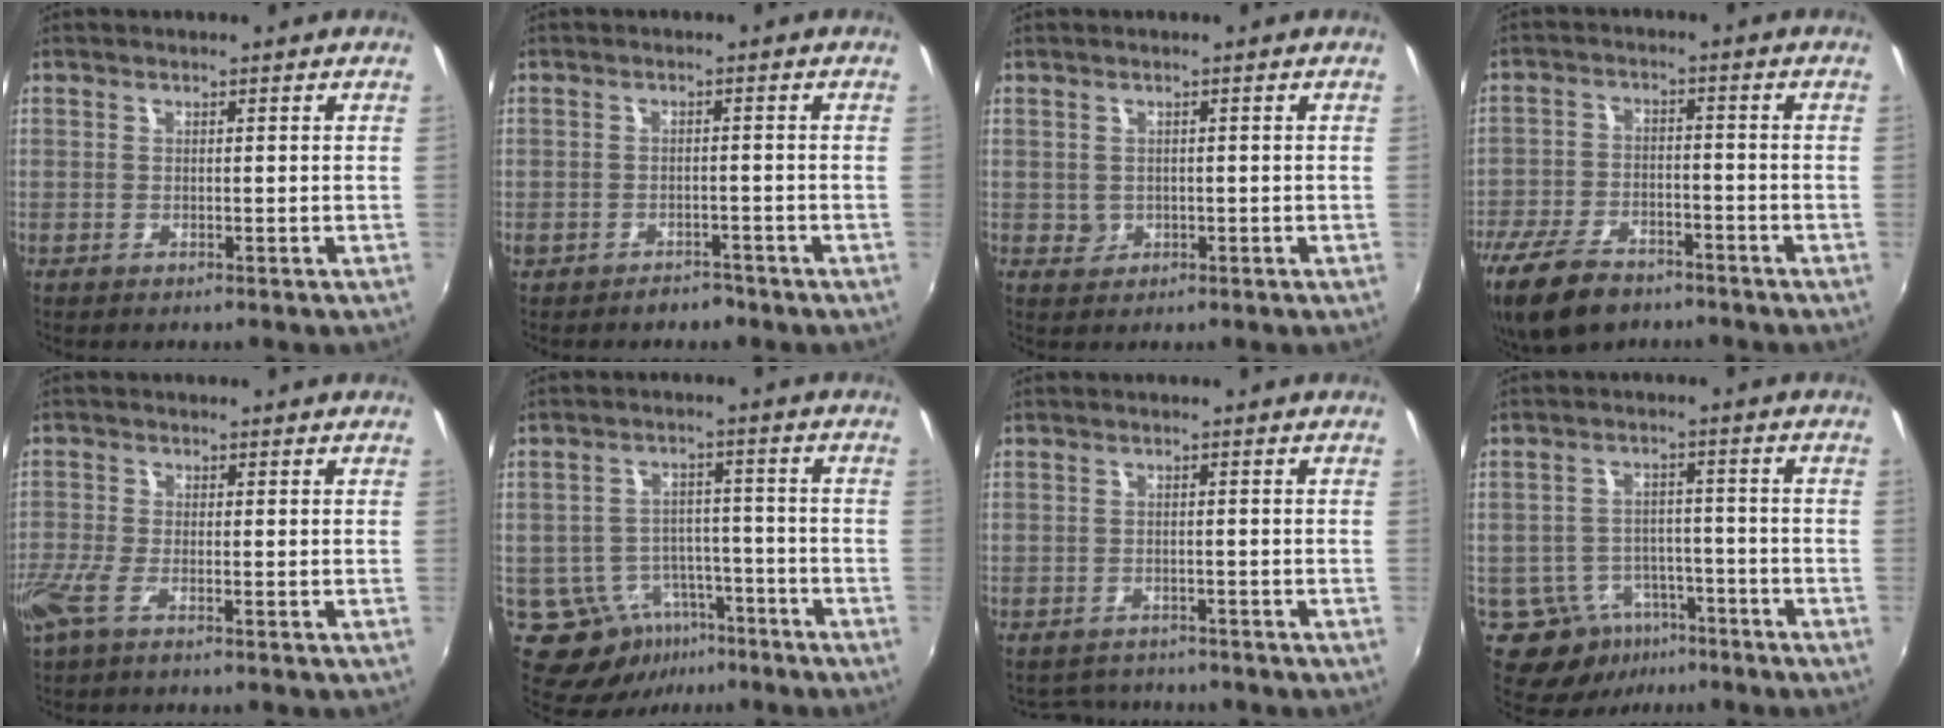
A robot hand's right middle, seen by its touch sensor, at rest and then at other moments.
{"total": 3.5, "force": [-2.7, 2.0, 0.9], "torque": [-0.025, -0.004, -0.038]}
{"total": 1.8, "force": [0.1, 1.7, 0.4], "torque": [-0.002, 0.001, 0.003]}
{"total": 13.4, "force": [-9.6, 6.5, 6.8], "torque": [-0.169, -0.028, -0.174]}
{"total": 5.0, "force": [-2.7, 1.4, 3.9], "torque": [-0.096, -0.015, -0.053]}
{"total": 9.6, "force": [-5.3, 7.1, 3.4], "torque": [-0.072, 0.017, -0.062]}
{"total": 4.7, "force": [-4.3, 1.8, 0.4], "torque": [-0.021, -0.003, -0.066]}
{"total": 9.0, "force": [-5.3, 6.7, 2.8], "torque": [-0.063, 0.014, -0.065]}